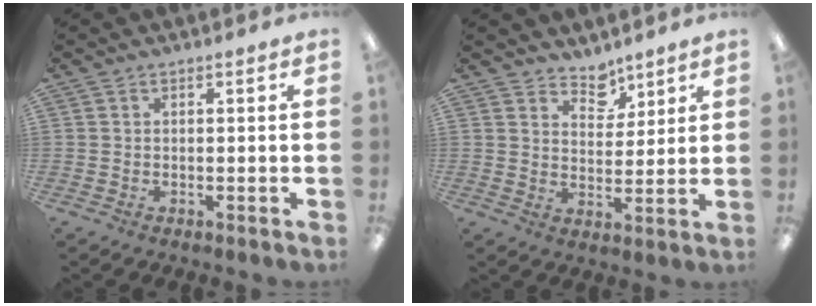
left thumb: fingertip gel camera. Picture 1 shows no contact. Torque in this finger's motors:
{"motor_torque": [0.06, 0.09, -0.19, -0.29, -0.04]}